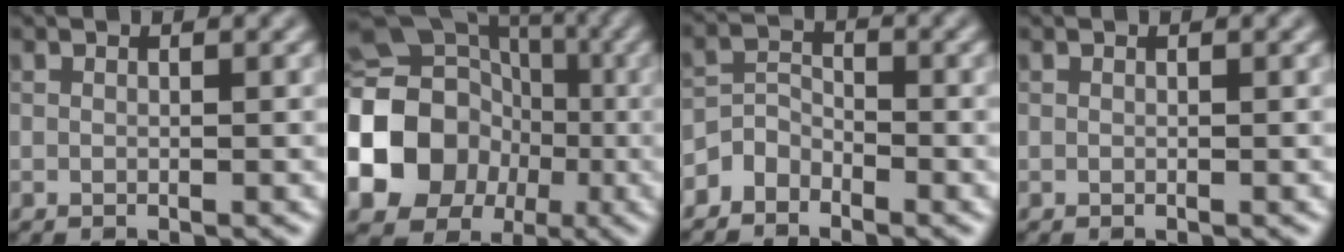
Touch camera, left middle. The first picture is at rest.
{"total": 16.2, "force": [-3.4, 13.9, 7.7], "torque": [-0.167, -0.012, -0.083]}
{"total": 2.2, "force": [-1.8, 1.2, 0.5], "torque": [-0.005, 0.013, -0.042]}
{"total": 0.0}